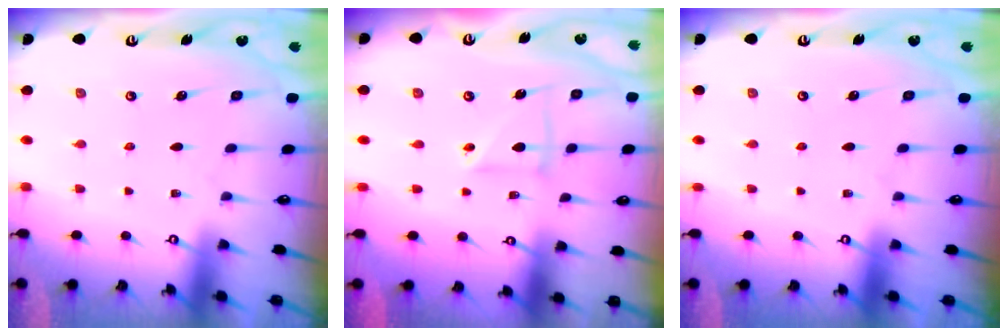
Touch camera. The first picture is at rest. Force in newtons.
{"total": 4.0, "press": 3.9, "slide": 0.7}
{"total": 0.0}